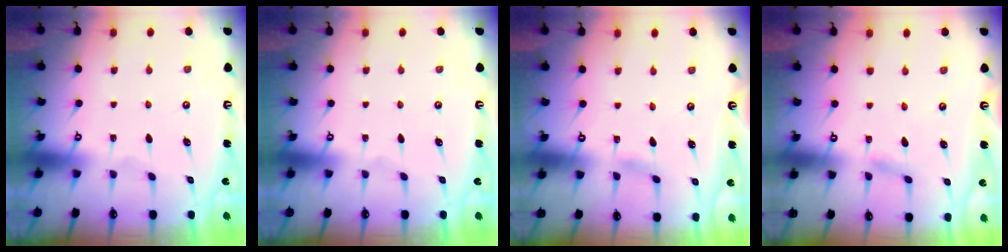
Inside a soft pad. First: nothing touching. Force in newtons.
{"total": 0.0}
{"total": 1.0, "press": 1.0, "slide": 0.1}
{"total": 1.7, "press": 1.7, "slide": 0.1}